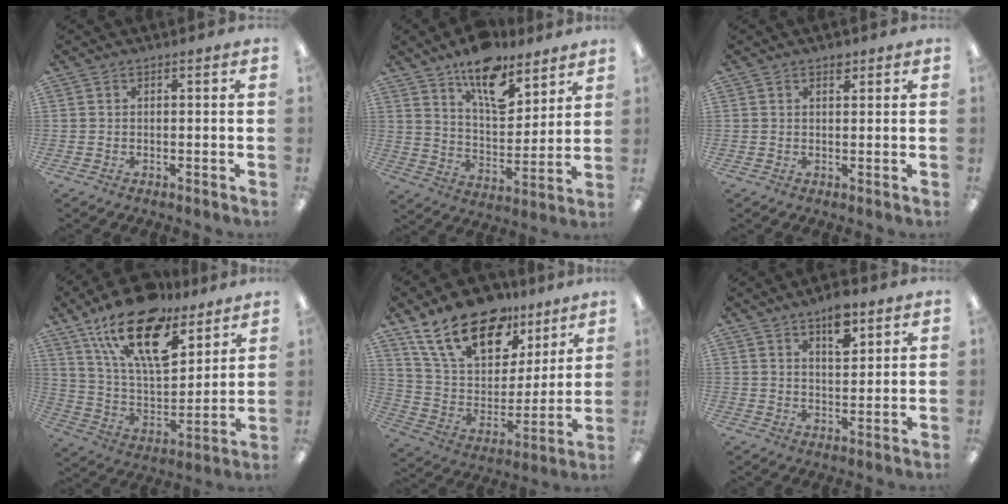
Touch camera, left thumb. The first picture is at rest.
{"total": 14.3, "force": [10.6, 6.3, 7.3], "torque": [-0.109, -0.065, 0.186]}
{"total": 2.2, "force": [1.5, 1.1, 1.1], "torque": [-0.007, -0.004, 0.024]}
{"total": 21.7, "force": [14.8, 9.1, 13.1], "torque": [-0.227, -0.084, 0.261]}
{"total": 21.9, "force": [14.9, 11.4, 11.5], "torque": [-0.210, -0.079, 0.270]}
{"total": 7.7, "force": [5.2, 3.3, 4.7], "torque": [-0.063, -0.024, 0.085]}